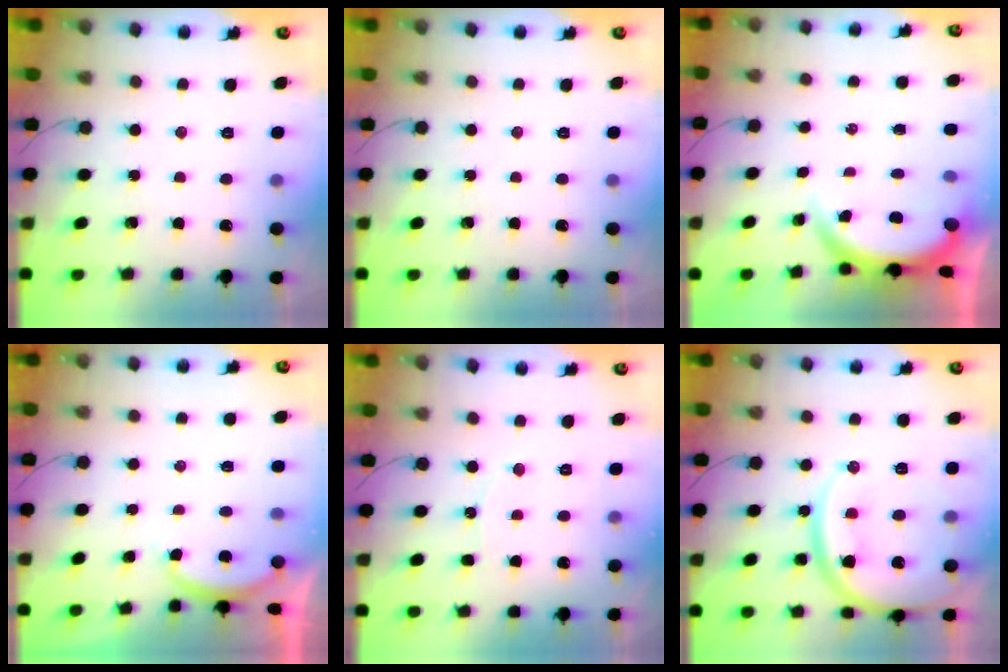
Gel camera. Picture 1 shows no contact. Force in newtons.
{"total": 0.0}
{"total": 3.7, "press": 3.7, "slide": 0.1}
{"total": 2.9, "press": 2.8, "slide": 0.6}
{"total": 7.5, "press": 7.2, "slide": 2.0}
{"total": 17.7, "press": 17.7, "slide": 1.8}